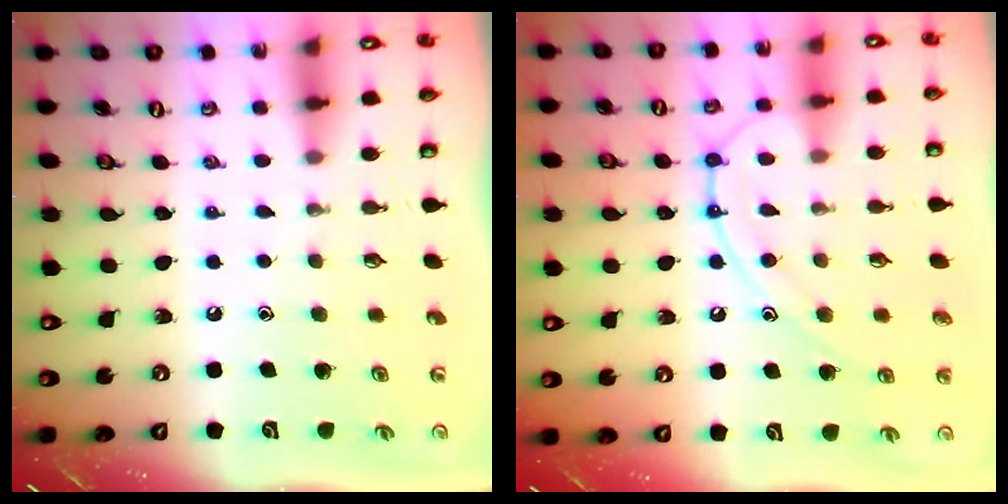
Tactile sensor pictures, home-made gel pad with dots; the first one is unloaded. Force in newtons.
{"total": 13.1, "press": 13.1, "slide": 1.1}